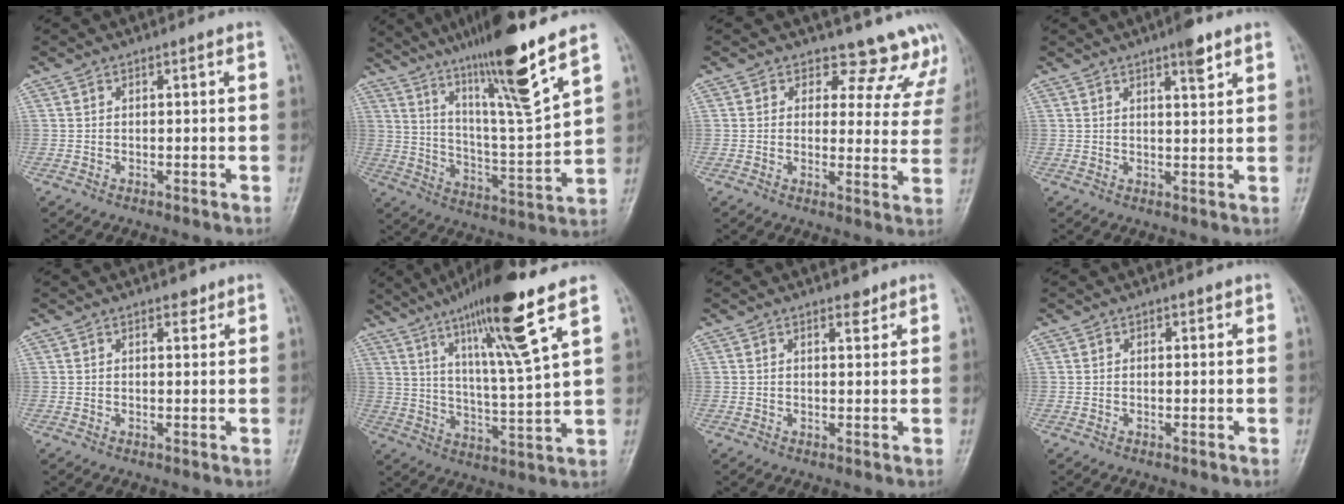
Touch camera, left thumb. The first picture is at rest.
{"total": 19.0, "force": [13.0, 0.6, 13.8], "torque": [-0.218, -0.071, 0.224]}
{"total": 12.1, "force": [10.9, 5.3, 0.1], "torque": [0.058, -0.076, 0.093]}
{"total": 4.3, "force": [2.8, 1.0, 3.1], "torque": [-0.040, -0.015, 0.039]}
{"total": 1.9, "force": [1.4, 0.9, 0.9], "torque": [-0.003, -0.007, 0.017]}
{"total": 17.4, "force": [10.3, 0.9, 14.0], "torque": [-0.234, -0.048, 0.177]}
{"total": 2.1, "force": [1.6, 1.0, 1.0], "torque": [-0.005, -0.009, 0.022]}
{"total": 0.9, "force": [0.6, 0.7, 0.2], "torque": [0.008, -0.003, 0.005]}